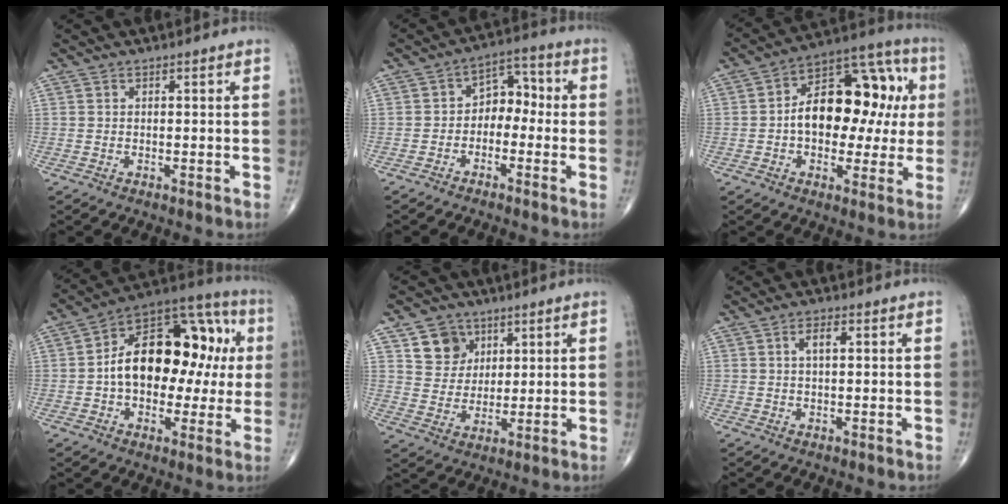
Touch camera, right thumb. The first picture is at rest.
{"total": 6.4, "force": [-1.4, 4.6, 4.2], "torque": [-0.034, 0.040, -0.039]}
{"total": 19.1, "force": [1.1, 11.8, 15.0], "torque": [-0.175, 0.044, 0.012]}
{"total": 21.9, "force": [1.2, 13.5, 17.2], "torque": [-0.217, 0.048, 0.013]}
{"total": 7.7, "force": [3.9, 6.3, 2.2], "torque": [-0.009, -0.020, 0.071]}
{"total": 1.6, "force": [0.3, 0.7, 1.4], "torque": [-0.025, 0.003, 0.003]}